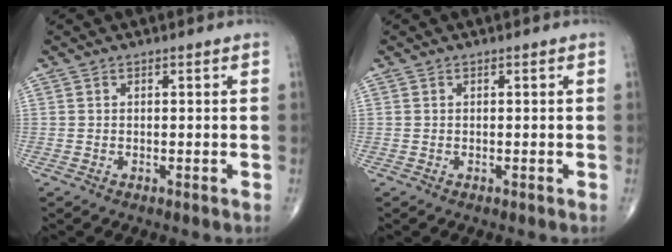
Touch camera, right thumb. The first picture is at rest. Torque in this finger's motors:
{"motor_torque": [0.05, 0.05, 0.00, 0.00, 0.00]}